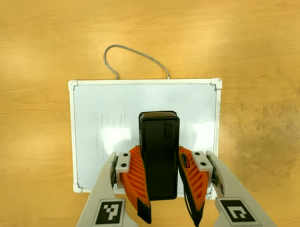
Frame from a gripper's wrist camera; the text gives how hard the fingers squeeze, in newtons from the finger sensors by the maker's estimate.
{"total": 7.5, "left": 6.7, "right": 8.2}